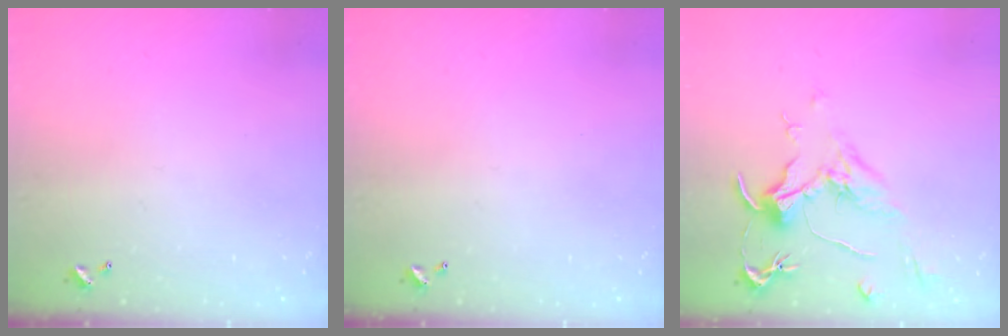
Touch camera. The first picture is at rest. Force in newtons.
{"total": 0.0}
{"total": 2.1, "press": 2.0, "slide": 0.8}